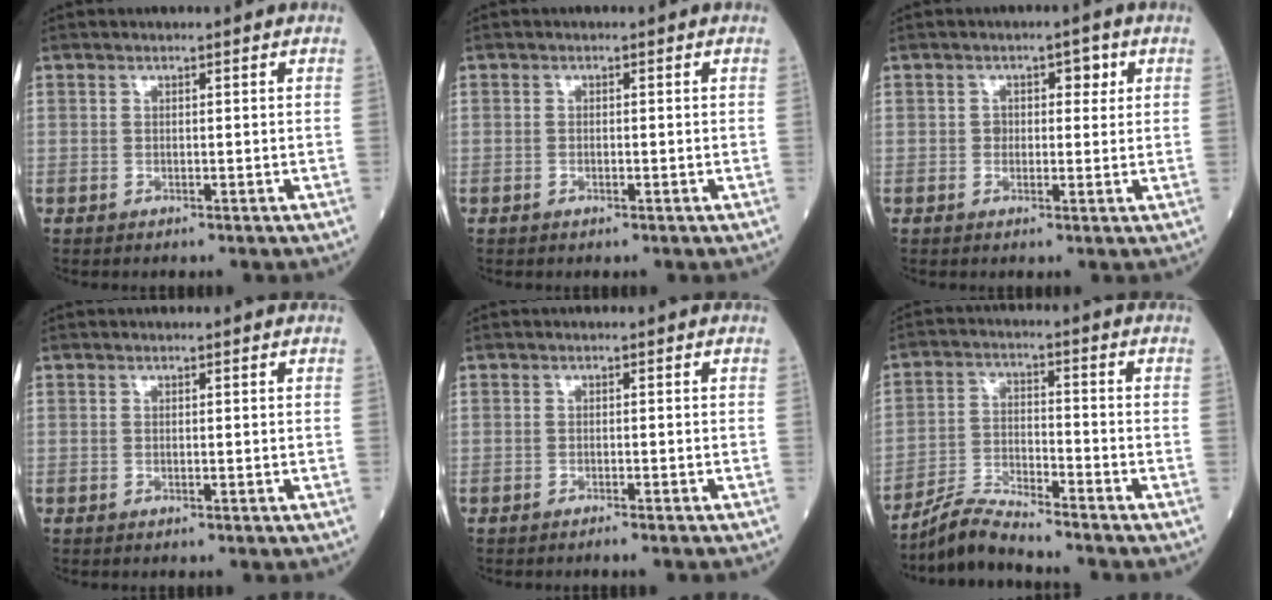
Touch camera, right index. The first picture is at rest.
{"total": 0.6, "force": [-0.3, 0.1, 0.5], "torque": [-0.012, 0.000, -0.006]}
{"total": 3.1, "force": [0.8, 2.1, 2.1], "torque": [-0.023, 0.014, 0.009]}
{"total": 0.0}
{"total": 2.4, "force": [-2.2, -0.1, 1.2], "torque": [-0.013, 0.000, -0.026]}
{"total": 6.2, "force": [-6.1, -0.4, 1.0], "torque": [-0.026, -0.011, -0.116]}